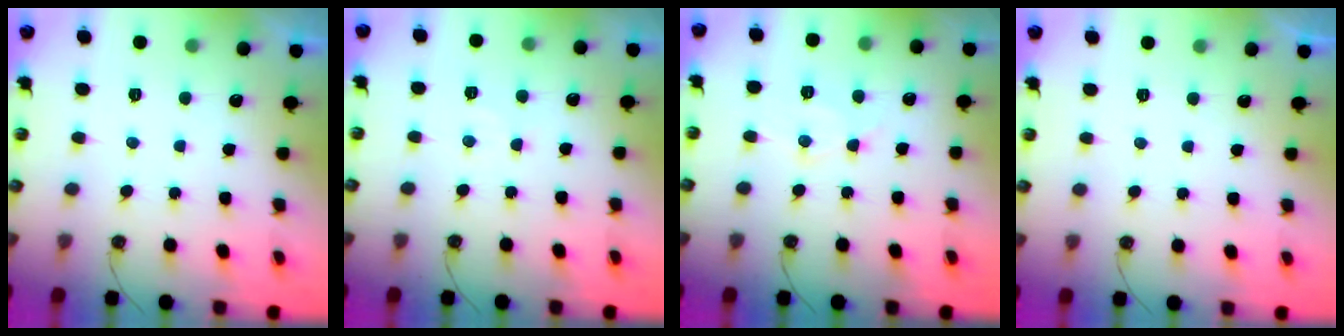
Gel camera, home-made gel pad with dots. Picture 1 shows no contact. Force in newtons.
{"total": 3.9, "press": 3.8, "slide": 0.7}
{"total": 9.1, "press": 9.0, "slide": 0.8}
{"total": 0.0}